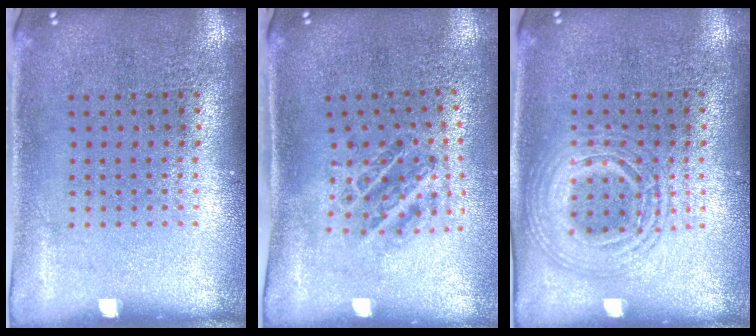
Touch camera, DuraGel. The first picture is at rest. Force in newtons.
{"total": 1.0, "press": 1.0, "slide": 0.2}
{"total": 1.7, "press": 1.7, "slide": 0.1}